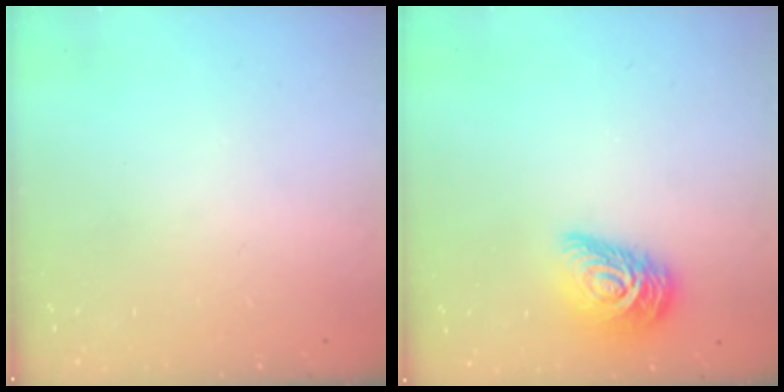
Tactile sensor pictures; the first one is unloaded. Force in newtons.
{"total": 12.4, "press": 12.4, "slide": 0.8}